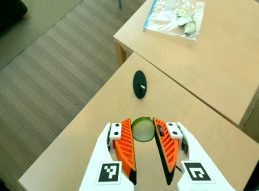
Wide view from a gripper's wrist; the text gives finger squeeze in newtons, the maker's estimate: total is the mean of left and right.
{"total": 8.4, "left": 8.1, "right": 8.7}